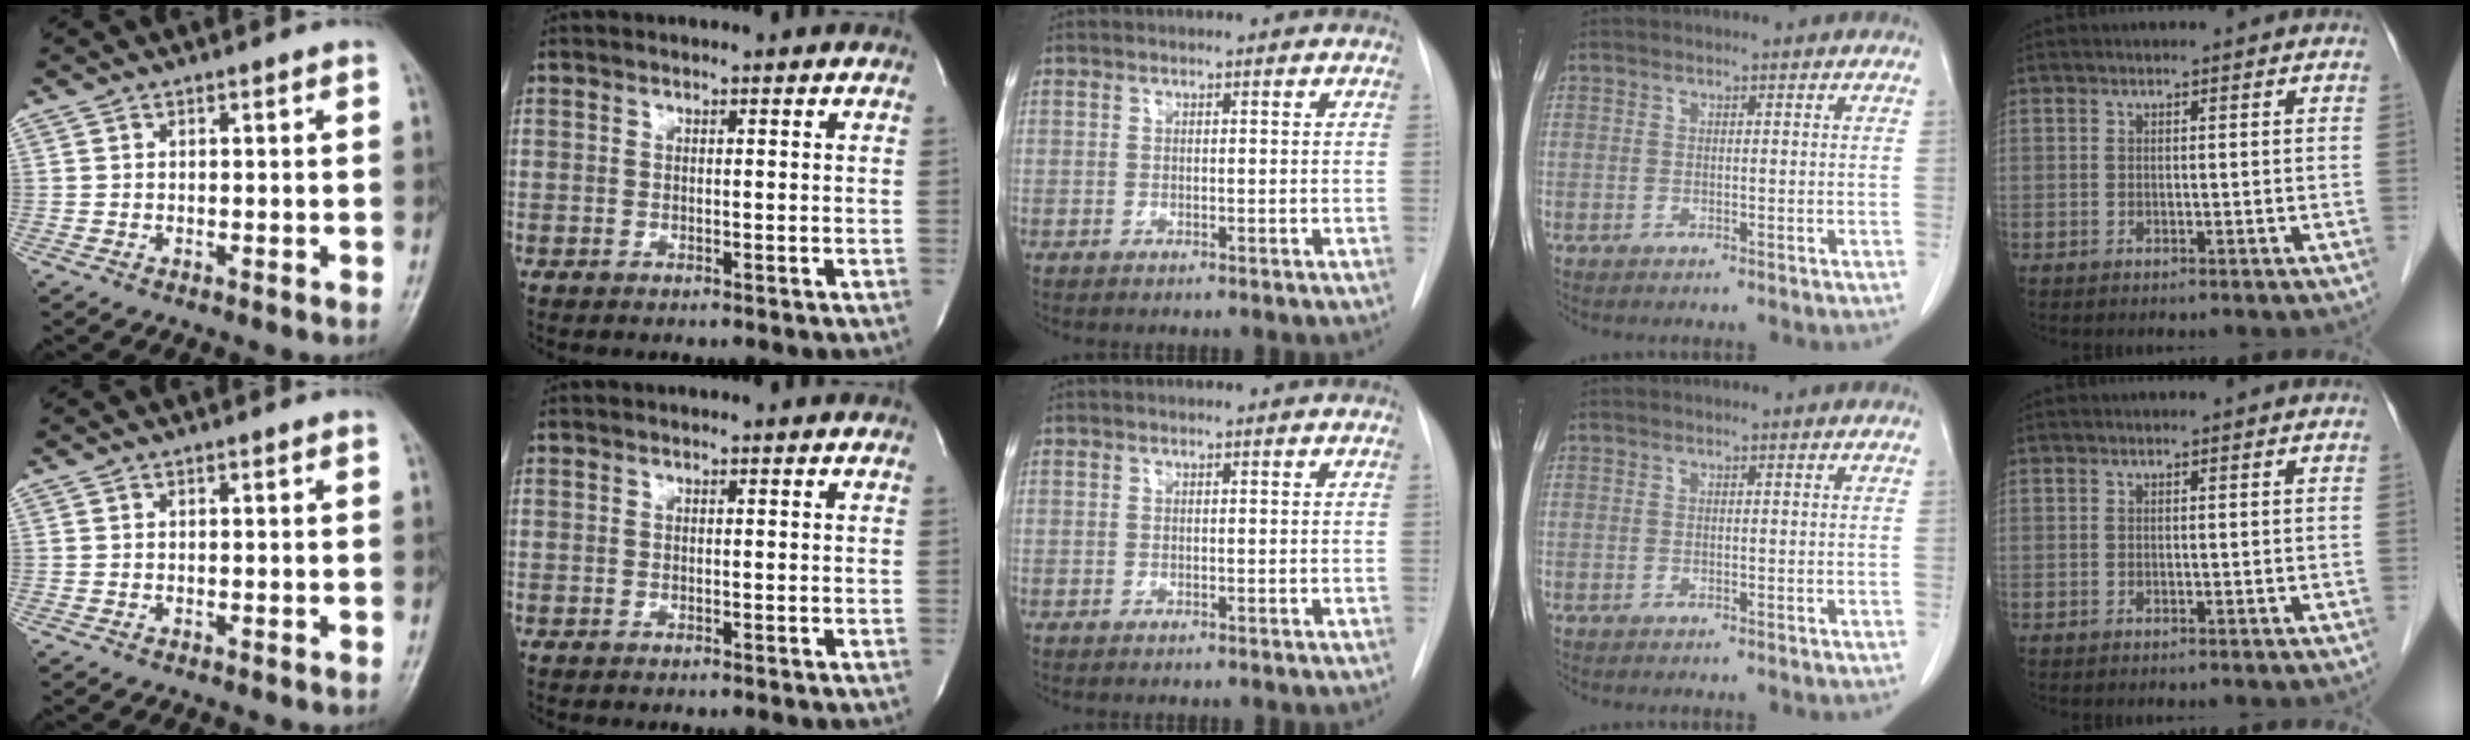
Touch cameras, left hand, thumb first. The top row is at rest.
{}